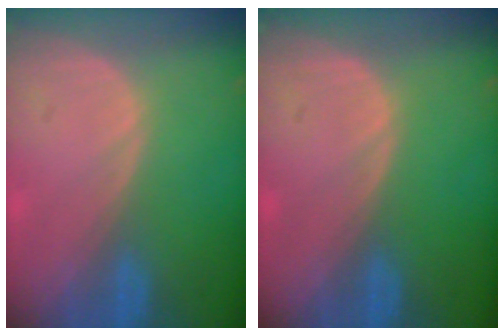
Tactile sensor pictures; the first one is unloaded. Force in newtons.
{"total": 0.0}